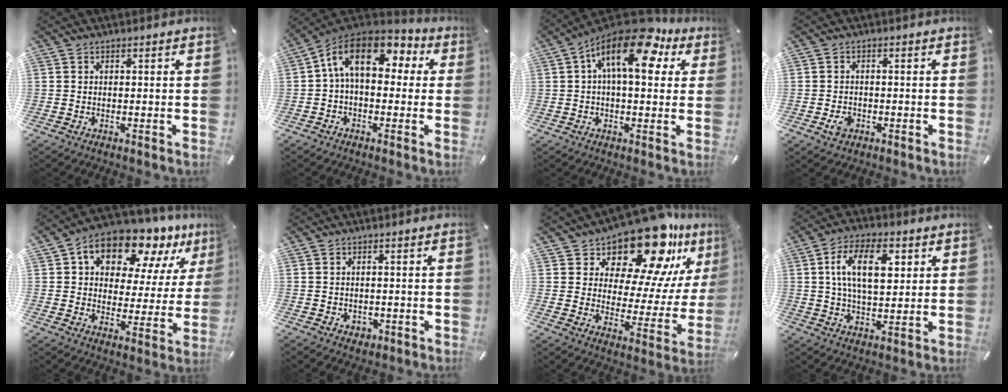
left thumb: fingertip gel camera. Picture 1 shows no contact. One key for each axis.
{"total": 13.7, "fx": 3.5, "fy": 8.1, "fz": 10.4, "tx": -0.192, "ty": -0.007, "tz": 0.060}
{"total": 16.9, "fx": 6.5, "fy": 7.7, "fz": 13.5, "tx": -0.214, "ty": -0.031, "tz": 0.104}
{"total": 2.9, "fx": -1.0, "fy": 2.3, "fz": 1.5, "tx": -0.034, "ty": 0.002, "tz": -0.019}
{"total": 15.0, "fx": 10.4, "fy": 8.1, "fz": 7.1, "tx": -0.126, "ty": -0.067, "tz": 0.184}
{"total": 1.7, "fx": -0.4, "fy": 1.5, "fz": 0.6, "tx": -0.012, "ty": 0.004, "tz": -0.010}
{"total": 19.2, "fx": 15.8, "fy": 7.4, "fz": 8.1, "tx": -0.124, "ty": -0.140, "tz": 0.268}
{"total": 13.4, "fx": 3.6, "fy": 7.2, "fz": 10.7, "tx": -0.198, "ty": -0.002, "tz": 0.055}